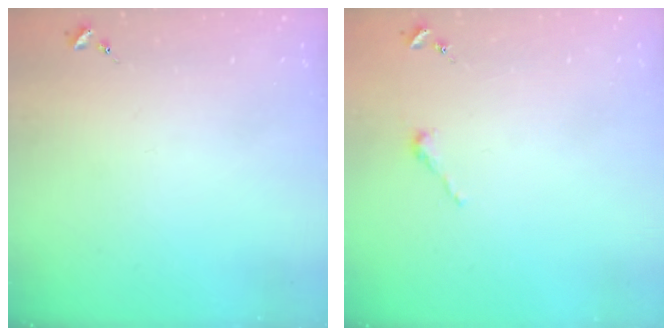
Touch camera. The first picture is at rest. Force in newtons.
{"total": 2.5, "press": 2.5, "slide": 0.2}